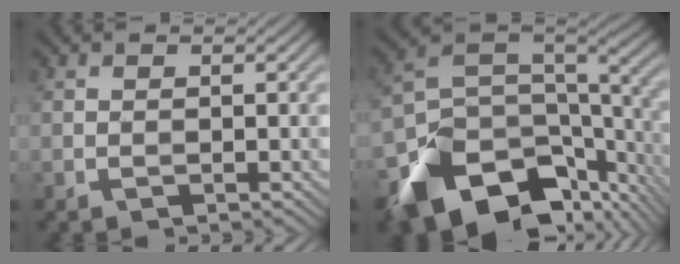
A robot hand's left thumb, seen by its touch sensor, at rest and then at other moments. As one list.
[{"total": 15.5, "force": [-8.3, 9.6, 8.9], "torque": [-0.202, -0.037, -0.115]}]